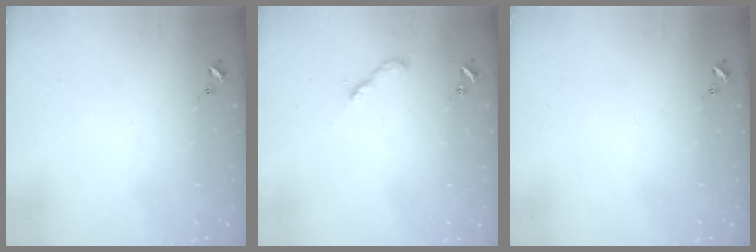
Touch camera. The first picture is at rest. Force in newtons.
{"total": 2.2, "press": 2.2, "slide": 0.2}
{"total": 0.0}